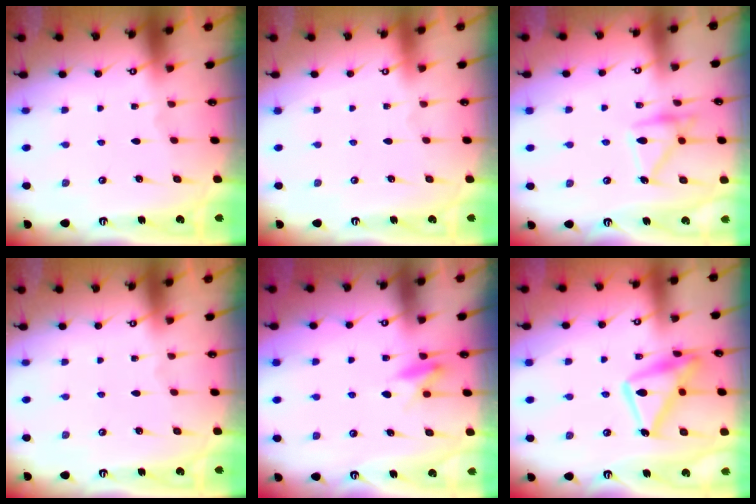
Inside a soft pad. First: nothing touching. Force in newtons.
{"total": 3.9, "press": 3.9, "slide": 0.1}
{"total": 16.1, "press": 16.1, "slide": 0.8}
{"total": 0.0}
{"total": 5.2, "press": 5.1, "slide": 0.9}
{"total": 16.5, "press": 16.4, "slide": 1.3}